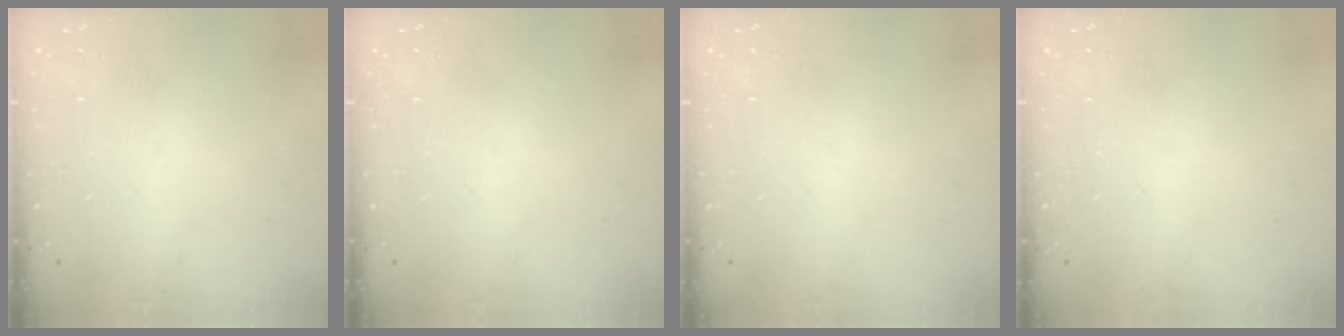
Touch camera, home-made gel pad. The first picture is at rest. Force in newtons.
{"total": 0.0}
{"total": 0.0}
{"total": 0.0}